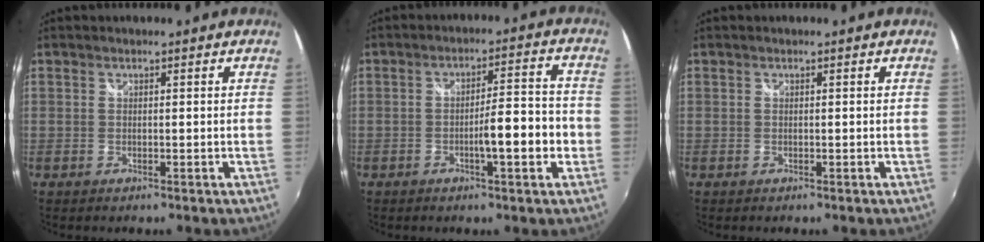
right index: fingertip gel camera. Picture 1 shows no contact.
{"total": 7.9, "force": [-2.4, 1.2, 7.4], "torque": [-0.120, 0.005, -0.030]}
{"total": 0.0}